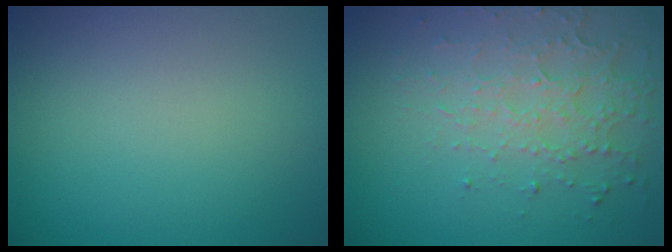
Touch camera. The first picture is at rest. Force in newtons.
{"total": 4.6, "press": 3.3, "slide": 3.2}